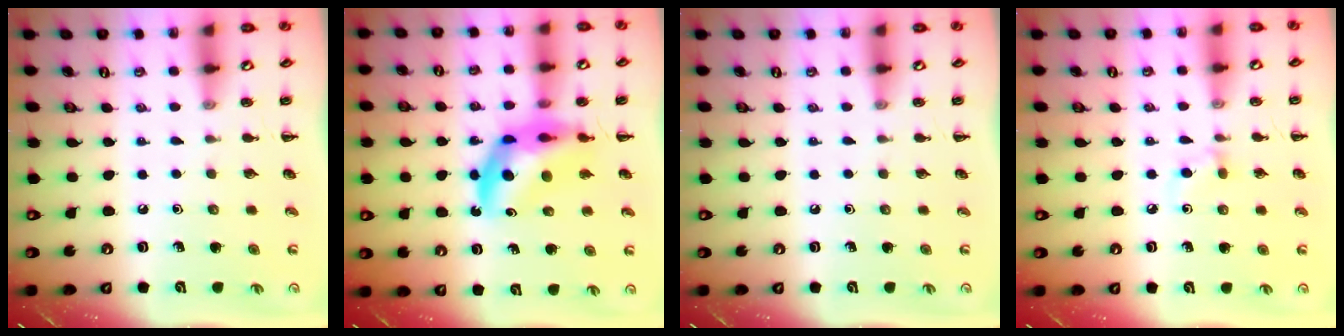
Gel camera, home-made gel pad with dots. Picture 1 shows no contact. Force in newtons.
{"total": 11.2, "press": 10.7, "slide": 3.3}
{"total": 0.0}
{"total": 5.5, "press": 5.2, "slide": 1.9}